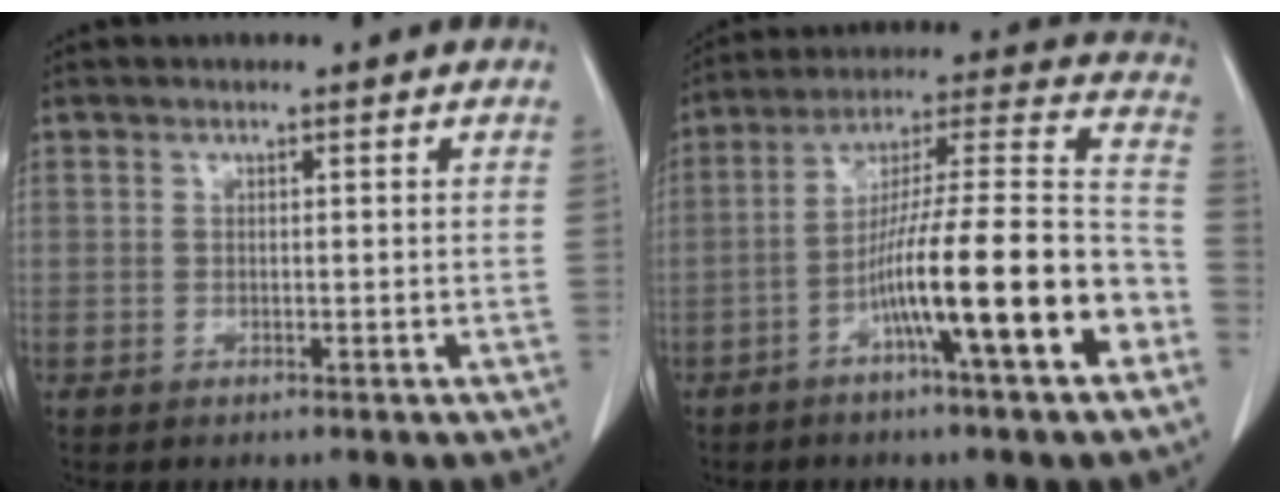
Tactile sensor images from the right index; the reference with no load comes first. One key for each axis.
{"total": 18.5, "fx": -7.5, "fy": 0.7, "fz": 16.9, "tx": -0.259, "ty": 0.011, "tz": -0.126}